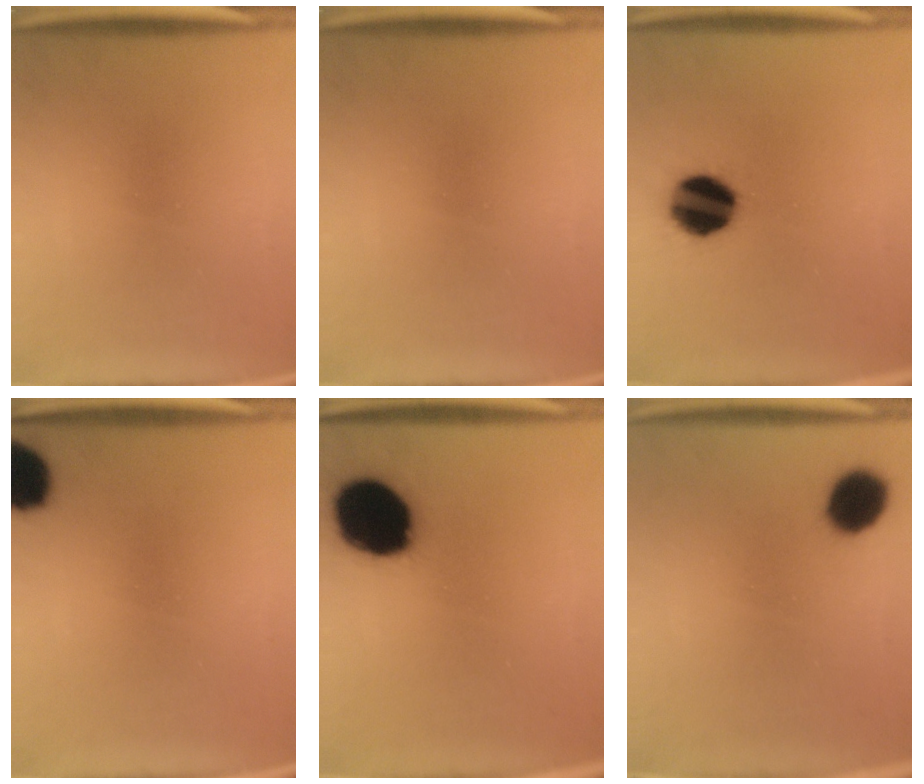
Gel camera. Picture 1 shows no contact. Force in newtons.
{"total": 0.0}
{"total": 14.3}
{"total": 9.6}
{"total": 19.2}
{"total": 8.7}